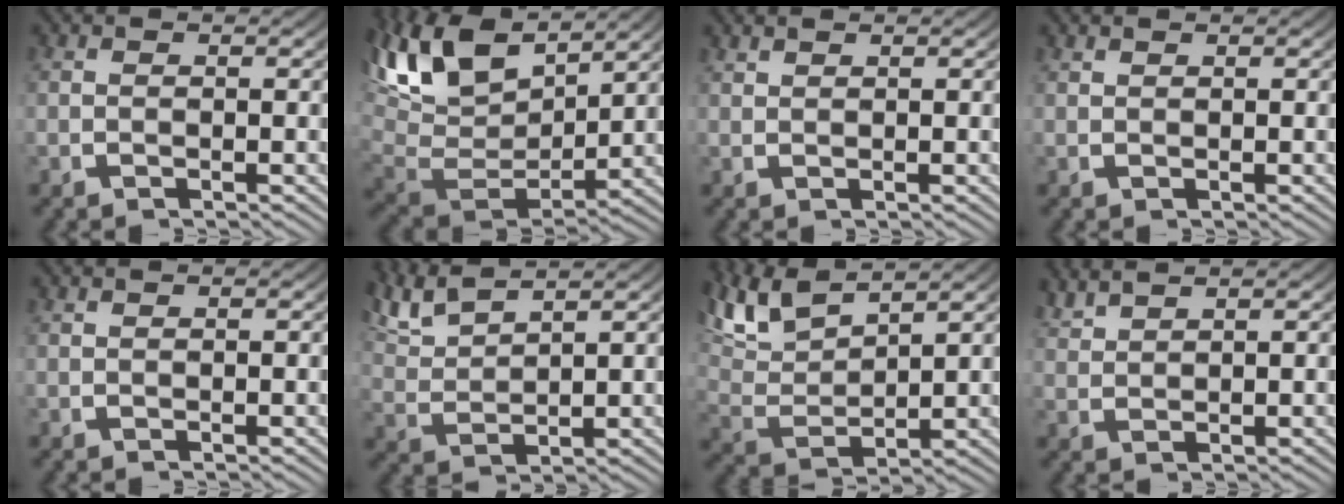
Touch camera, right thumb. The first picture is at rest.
{"total": 10.9, "force": [3.6, 6.5, 7.9], "torque": [-0.180, -0.015, 0.069]}
{"total": 0.9, "force": [0.9, 0.0, -0.1], "torque": [0.003, 0.001, 0.022]}
{"total": 0.6, "force": [0.6, -0.1, -0.1], "torque": [0.003, 0.000, 0.015]}
{"total": 0.0}
{"total": 4.5, "force": [3.8, 1.5, 2.0], "torque": [-0.051, 0.005, 0.079]}
{"total": 6.8, "force": [4.0, 3.5, 4.2], "torque": [-0.101, -0.001, 0.079]}
{"total": 2.5, "force": [2.4, 0.2, 0.5], "torque": [-0.008, 0.008, 0.051]}